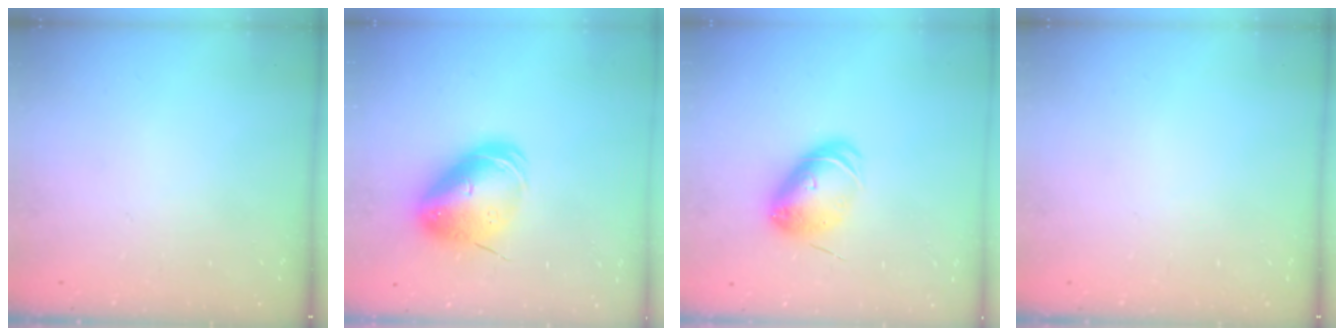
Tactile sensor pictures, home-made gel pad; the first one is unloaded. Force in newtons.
{"total": 15.0, "press": 14.7, "slide": 3.0}
{"total": 8.7, "press": 8.6, "slide": 1.1}
{"total": 0.0}